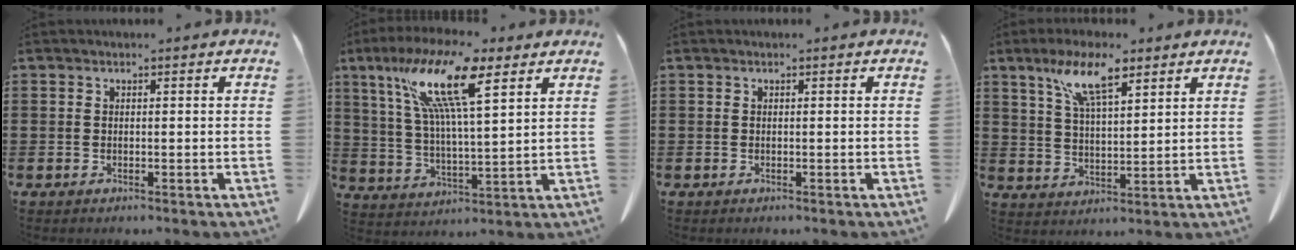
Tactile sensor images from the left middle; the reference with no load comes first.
{"total": 13.6, "force": [8.5, 2.7, 10.2], "torque": [-0.226, -0.025, 0.143]}
{"total": 0.0}
{"total": 9.2, "force": [6.0, 2.4, 6.5], "torque": [-0.134, -0.006, 0.105]}